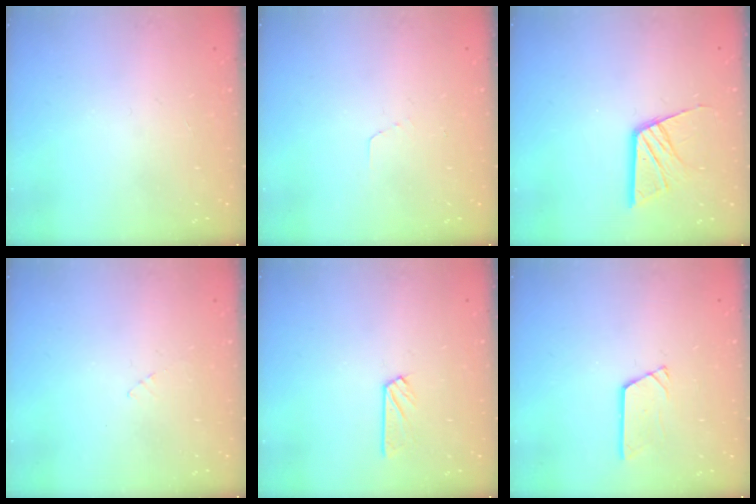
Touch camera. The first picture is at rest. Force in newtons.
{"total": 2.6, "press": 2.6, "slide": 0.1}
{"total": 12.2, "press": 12.1, "slide": 1.3}
{"total": 2.3, "press": 2.3, "slide": 0.2}
{"total": 5.7, "press": 5.7, "slide": 0.5}
{"total": 4.3, "press": 4.3, "slide": 0.4}